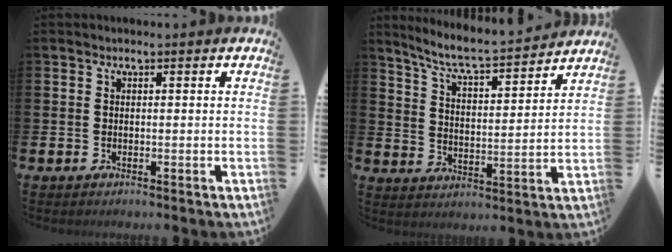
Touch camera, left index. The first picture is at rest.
{"total": 7.1, "force": [6.7, 0.4, 2.3], "torque": [-0.072, -0.049, 0.113]}